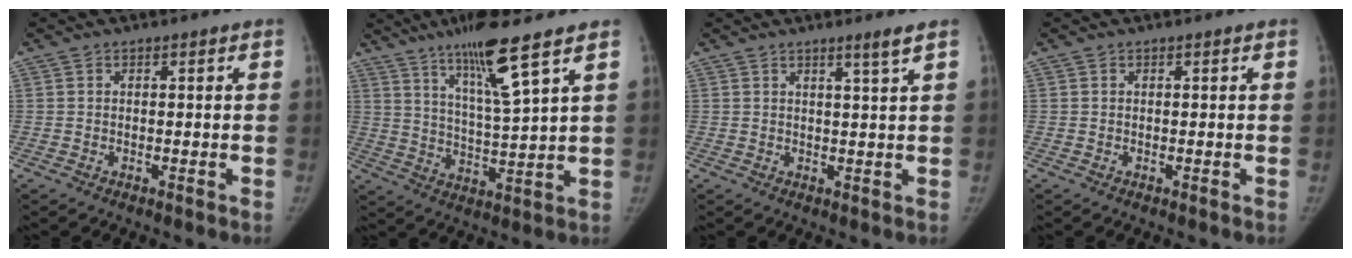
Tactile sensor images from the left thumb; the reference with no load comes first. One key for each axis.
{"total": 12.2, "fx": 7.6, "fy": 0.4, "fz": 9.5, "tx": -0.168, "ty": -0.048, "tz": 0.141}
{"total": 2.6, "fx": 1.7, "fy": -0.7, "fz": 1.8, "tx": -0.030, "ty": -0.017, "tz": 0.031}
{"total": 0.0}